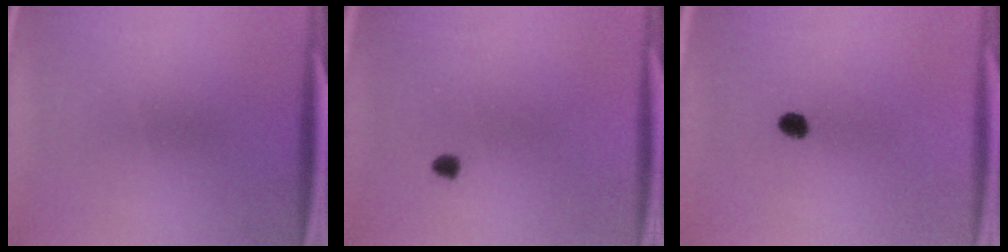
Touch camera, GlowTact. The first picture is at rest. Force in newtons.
{"total": 1.3}
{"total": 2.3}